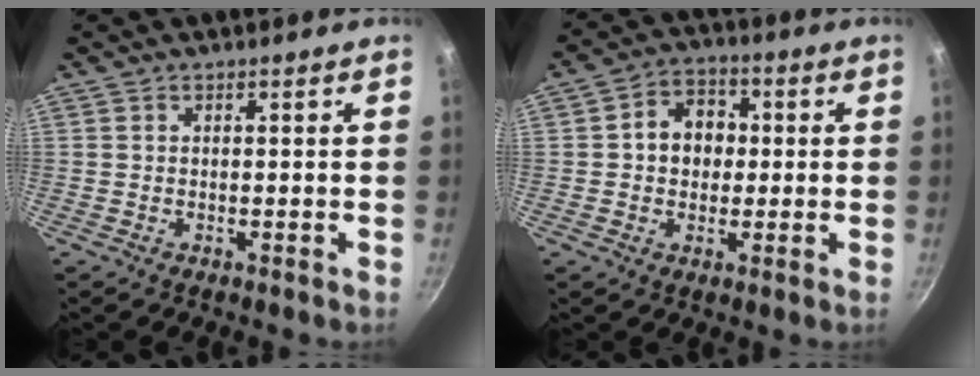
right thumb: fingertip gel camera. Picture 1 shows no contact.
{"total": 8.0, "force": [0.5, 6.5, 4.6], "torque": [-0.036, 0.012, -0.003]}